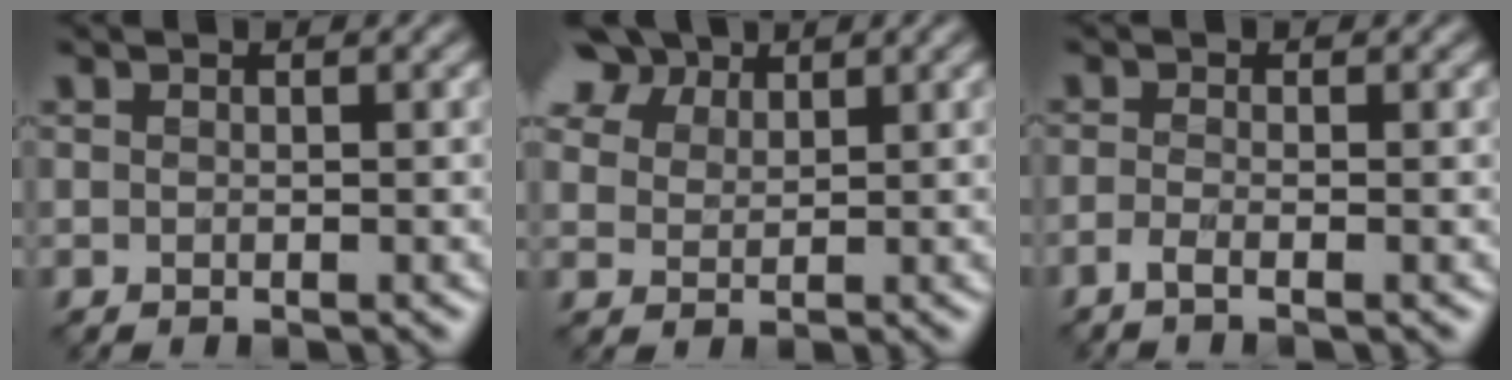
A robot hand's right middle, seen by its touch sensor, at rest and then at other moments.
{"total": 7.7, "force": [5.6, 4.3, 3.2], "torque": [-0.087, 0.015, 0.091]}
{"total": 1.3, "force": [-0.9, 0.1, 0.9], "torque": [-0.024, -0.009, -0.026]}